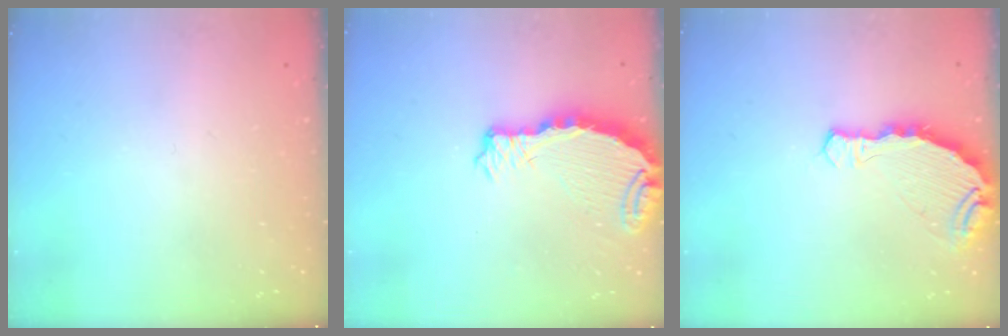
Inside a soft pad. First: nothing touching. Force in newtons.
{"total": 8.0, "press": 7.9, "slide": 1.0}
{"total": 9.2, "press": 8.4, "slide": 3.8}